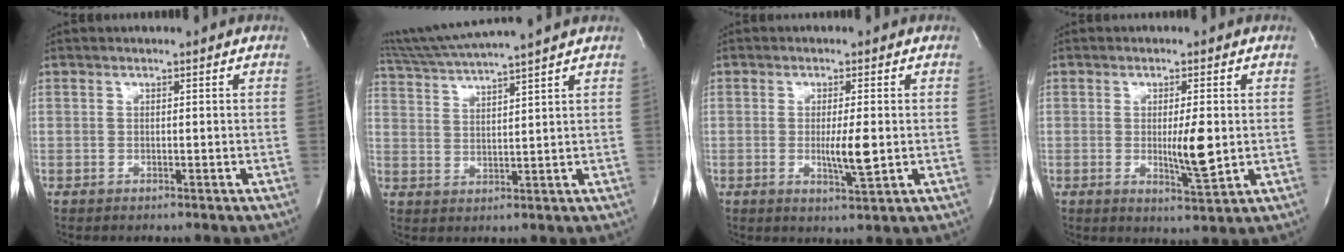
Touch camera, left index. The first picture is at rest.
{"total": 11.8, "force": [10.3, -1.7, 5.4], "torque": [-0.103, 0.015, 0.167]}
{"total": 4.3, "force": [-0.4, 0.3, 4.3], "torque": [-0.077, -0.012, -0.004]}
{"total": 5.2, "force": [-0.2, 0.7, 5.2], "torque": [-0.085, -0.014, -0.002]}